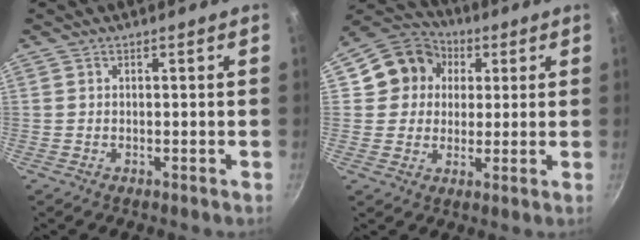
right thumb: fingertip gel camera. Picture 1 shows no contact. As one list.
[{"total": 11.0, "force": [2.8, 10.0, 3.8], "torque": [-0.032, 0.017, 0.032]}]